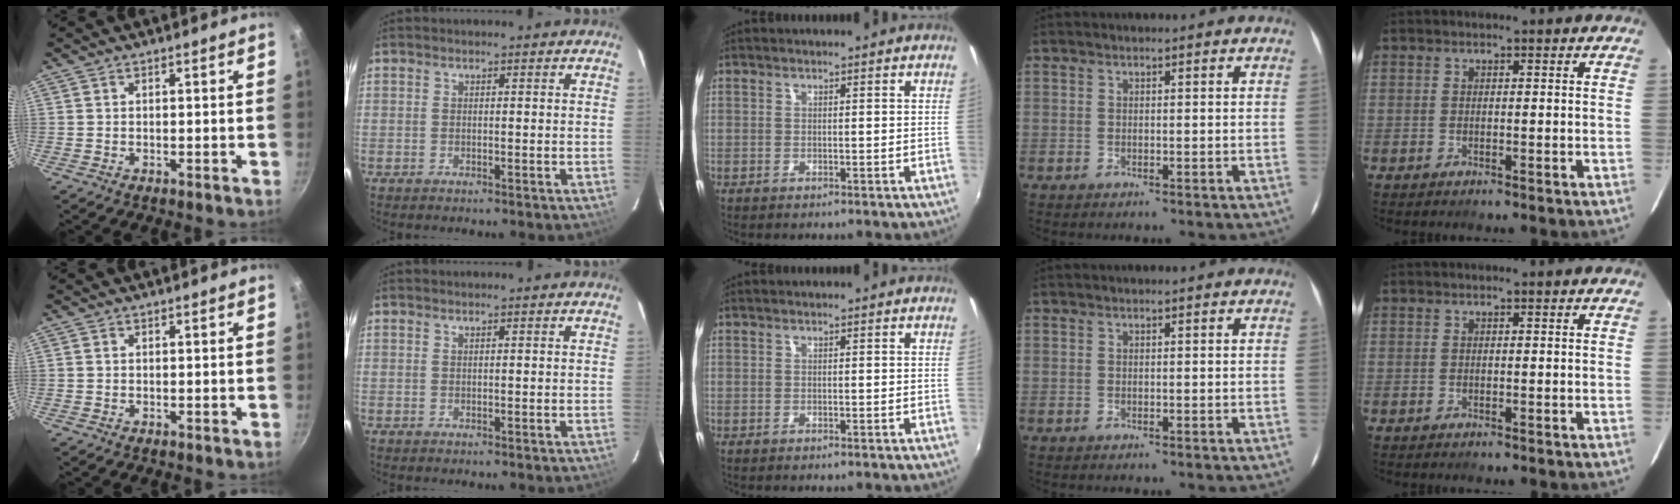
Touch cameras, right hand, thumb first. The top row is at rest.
{}